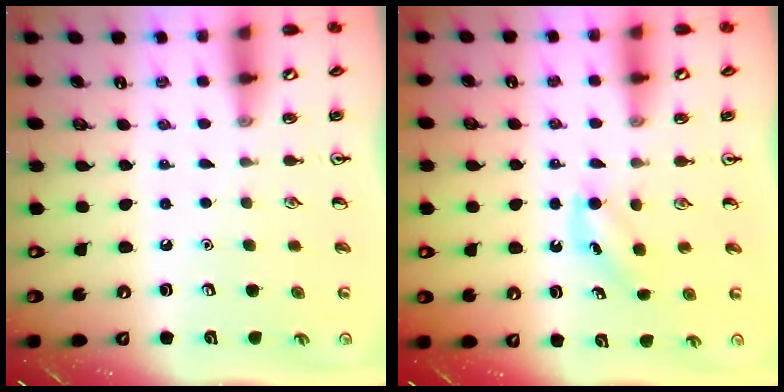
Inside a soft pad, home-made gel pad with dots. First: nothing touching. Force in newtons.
{"total": 3.8, "press": 3.6, "slide": 1.4}